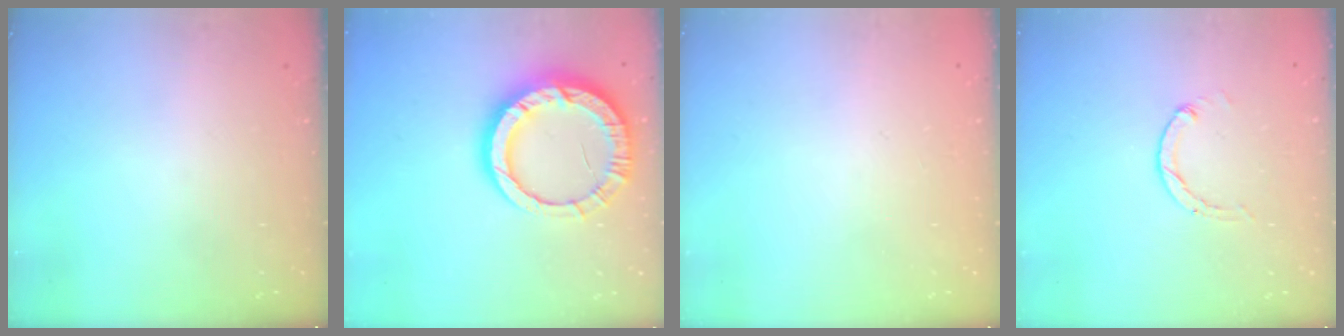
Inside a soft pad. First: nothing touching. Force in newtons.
{"total": 15.6, "press": 15.5, "slide": 1.6}
{"total": 2.6, "press": 2.6, "slide": 0.2}
{"total": 0.0}